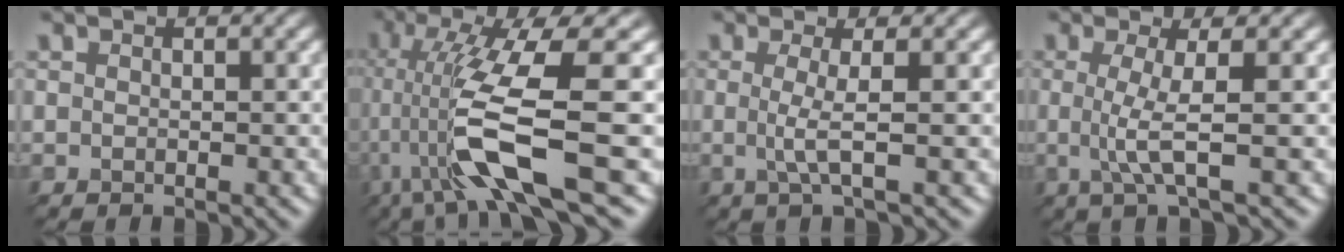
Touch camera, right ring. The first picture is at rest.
{"total": 9.8, "force": [-1.7, 1.2, 9.6], "torque": [-0.182, 0.006, -0.013]}
{"total": 1.7, "force": [0.0, -0.2, 1.7], "torque": [-0.043, 0.001, 0.008]}
{"total": 2.7, "force": [0.0, 0.0, 2.7], "torque": [-0.062, 0.003, 0.009]}